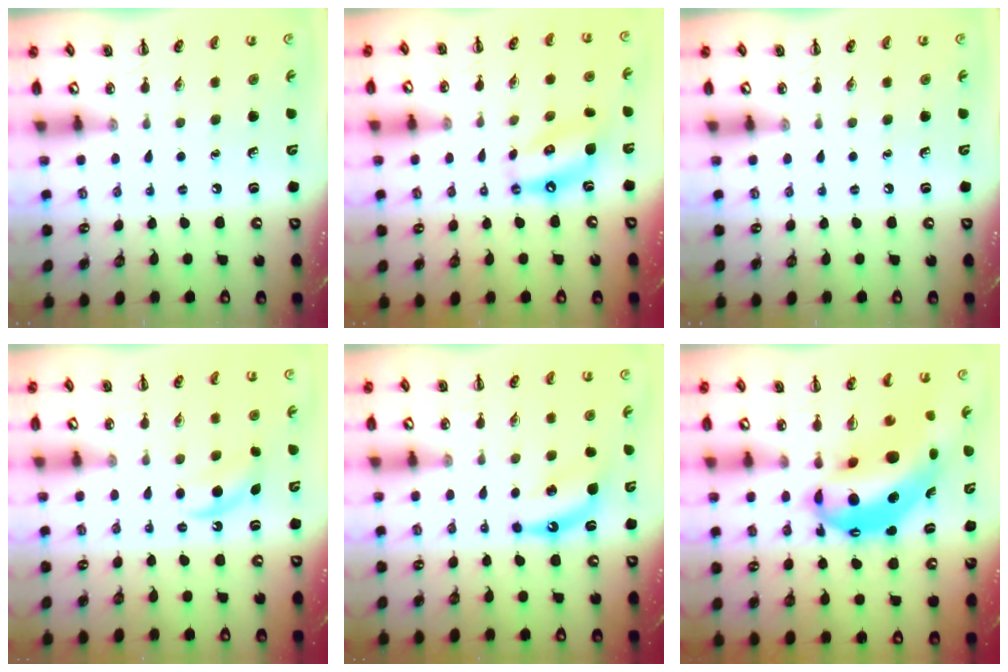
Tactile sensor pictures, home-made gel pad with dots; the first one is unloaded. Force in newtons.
{"total": 13.1, "press": 12.6, "slide": 3.4}
{"total": 0.0}
{"total": 5.0, "press": 4.7, "slide": 1.5}
{"total": 6.9, "press": 6.9, "slide": 1.0}
{"total": 14.9, "press": 14.4, "slide": 3.7}